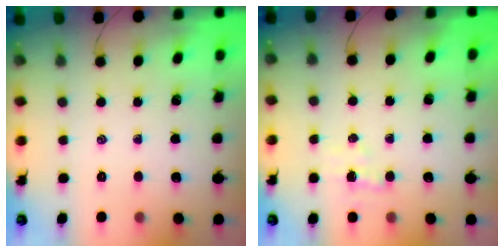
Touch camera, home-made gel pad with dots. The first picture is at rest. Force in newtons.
{"total": 2.7, "press": 2.6, "slide": 0.7}